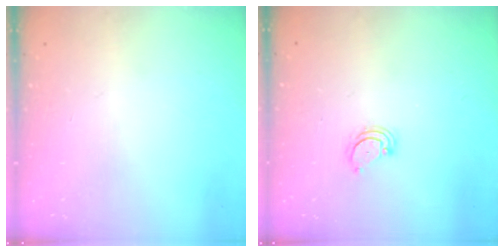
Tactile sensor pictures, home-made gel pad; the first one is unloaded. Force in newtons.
{"total": 2.3, "press": 2.3, "slide": 0.2}